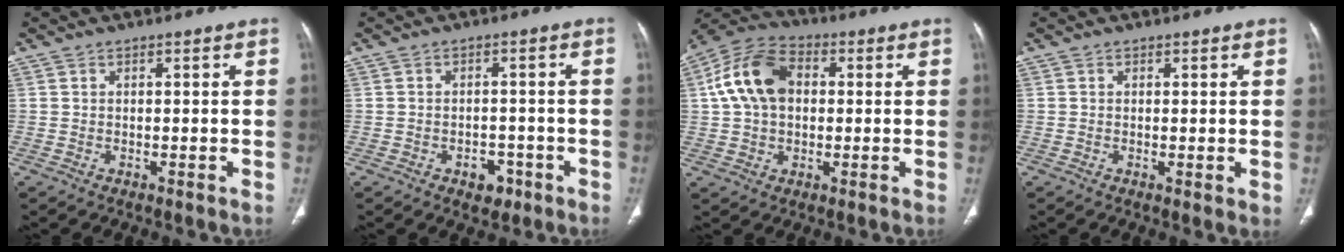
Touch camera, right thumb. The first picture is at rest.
{"total": 3.8, "force": [-2.1, 2.6, 1.9], "torque": [-0.009, 0.014, -0.023]}
{"total": 12.9, "force": [1.9, 9.0, 9.1], "torque": [-0.159, 0.024, 0.023]}
{"total": 1.2, "force": [0.2, 0.3, 1.2], "torque": [-0.024, -0.007, 0.001]}